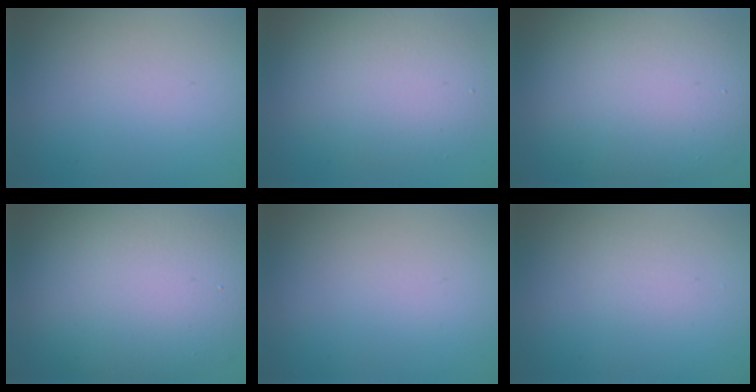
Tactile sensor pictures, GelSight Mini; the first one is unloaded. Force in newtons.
{"total": 5.3, "press": 5.3, "slide": 0.3}
{"total": 11.0, "press": 11.0, "slide": 0.8}
{"total": 12.0, "press": 11.9, "slide": 0.6}
{"total": 0.0}
{"total": 0.7, "press": 0.7, "slide": 0.1}